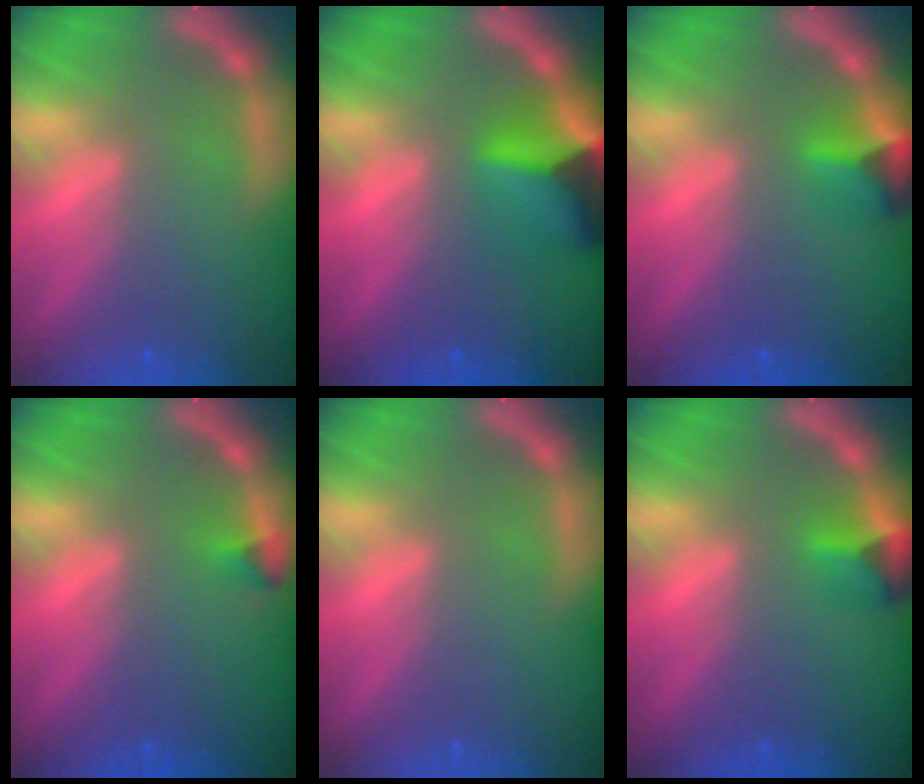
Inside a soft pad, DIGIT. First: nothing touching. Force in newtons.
{"total": 6.9}
{"total": 2.9}
{"total": 0.9}
{"total": 0.0}
{"total": 2.4}